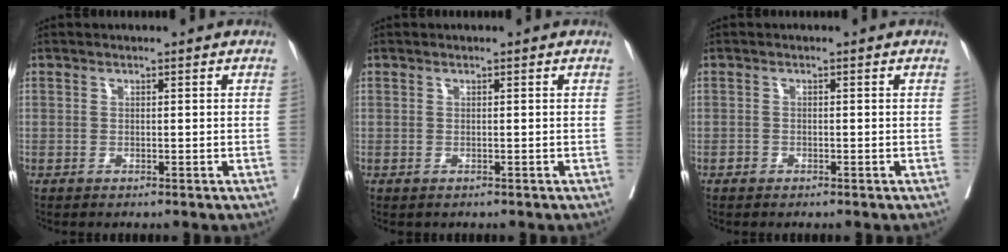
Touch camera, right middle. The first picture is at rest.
{"total": 0.0}
{"total": 0.6, "force": [-0.5, 0.4, 0.1], "torque": [0.000, 0.004, -0.010]}